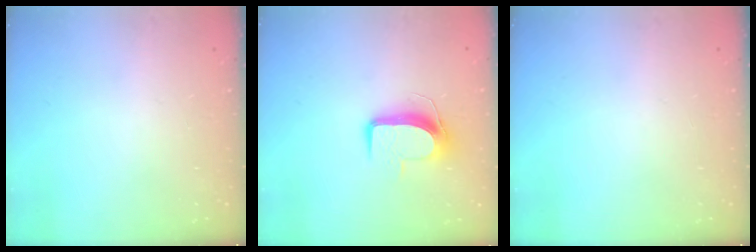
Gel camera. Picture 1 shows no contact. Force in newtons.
{"total": 9.8, "press": 9.8, "slide": 0.3}
{"total": 0.0}